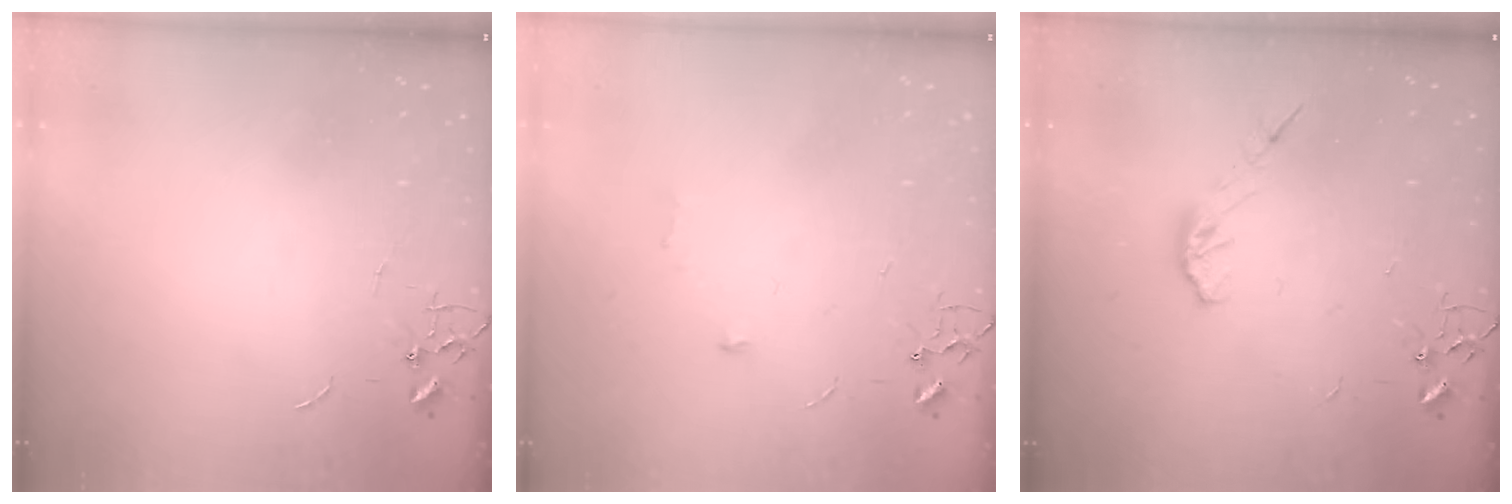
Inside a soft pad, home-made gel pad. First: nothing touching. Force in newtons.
{"total": 5.1, "press": 5.1, "slide": 0.7}
{"total": 6.1, "press": 6.1, "slide": 0.5}